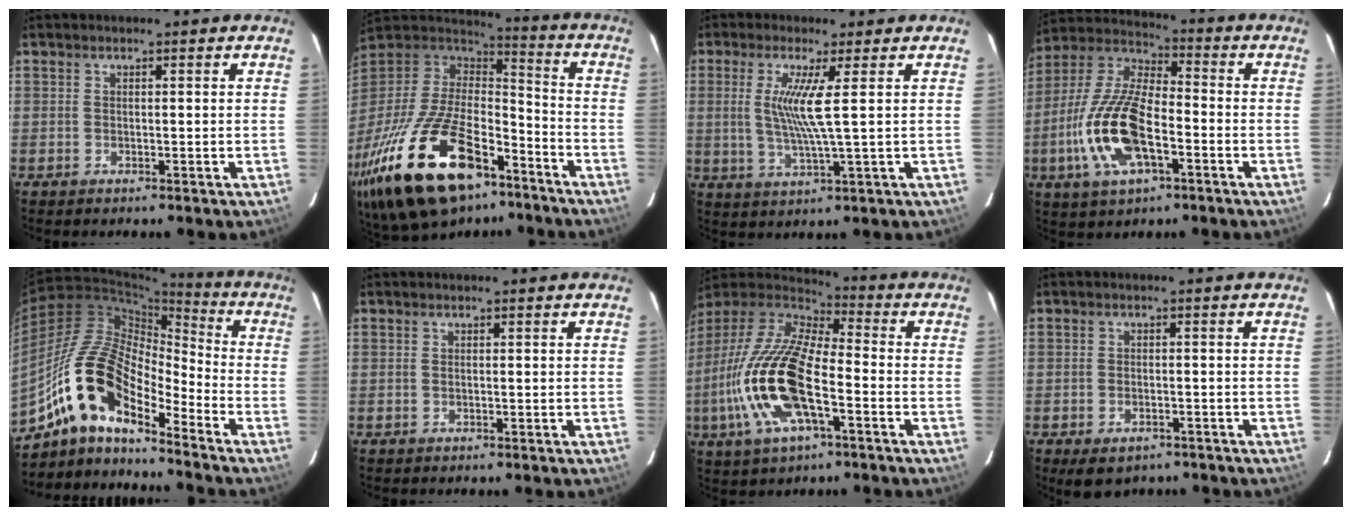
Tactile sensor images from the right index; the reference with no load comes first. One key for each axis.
{"total": 33.4, "fx": -19.8, "fy": 15.1, "fz": 22.2, "tx": -0.458, "ty": -0.044, "tz": -0.318}
{"total": 6.8, "fx": 1.3, "fy": -0.8, "fz": 6.7, "tx": -0.132, "ty": -0.011, "tz": 0.024}
{"total": 16.6, "fx": -5.4, "fy": 6.8, "fz": 14.1, "tx": -0.304, "ty": -0.005, "tz": -0.104}
{"total": 14.6, "fx": -10.2, "fy": 4.8, "fz": 9.2, "tx": -0.169, "ty": 0.013, "tz": -0.211}
{"total": 0.0}
{"total": 21.3, "fx": -6.7, "fy": 7.8, "fz": 18.7, "tx": -0.388, "ty": -0.027, "tz": -0.136}
{"total": 5.1, "fx": -3.3, "fy": 2.9, "fz": 2.6, "tx": -0.050, "ty": -0.012, "tz": -0.041}